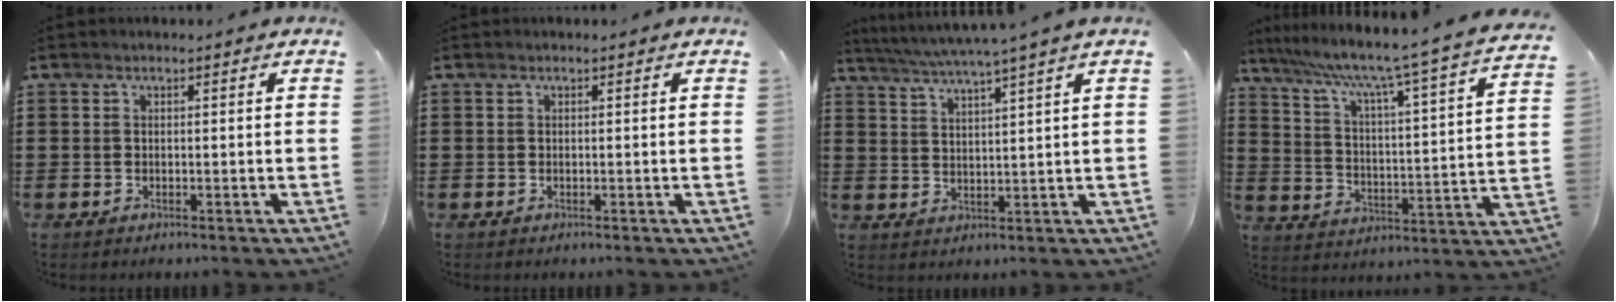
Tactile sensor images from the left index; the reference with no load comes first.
{"total": 0.0}
{"total": 3.6, "force": [3.0, -1.0, 1.7], "torque": [-0.042, -0.019, 0.049]}
{"total": 6.7, "force": [5.4, -0.8, 3.8], "torque": [-0.092, -0.055, 0.074]}